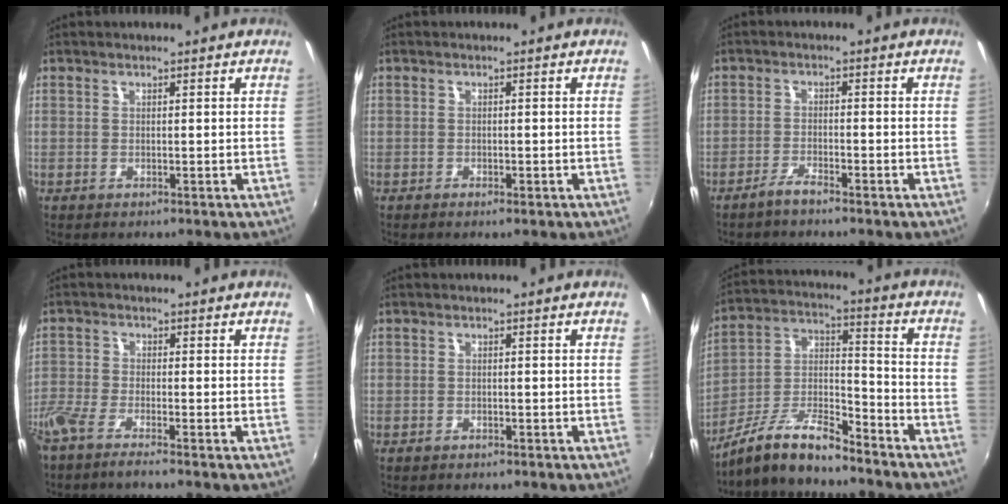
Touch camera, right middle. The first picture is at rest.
{"total": 1.1, "force": [-0.8, 0.5, 0.6], "torque": [-0.012, -0.005, -0.014]}
{"total": 2.8, "force": [-2.5, 0.3, 1.3], "torque": [-0.042, -0.001, -0.048]}
{"total": 5.4, "force": [-4.5, 0.3, 3.0], "torque": [-0.081, -0.017, -0.093]}
{"total": 1.0, "force": [-0.9, 0.5, 0.1], "torque": [-0.006, -0.001, -0.016]}
{"total": 12.3, "force": [-9.9, 2.7, 6.8], "torque": [-0.148, 0.009, -0.190]}